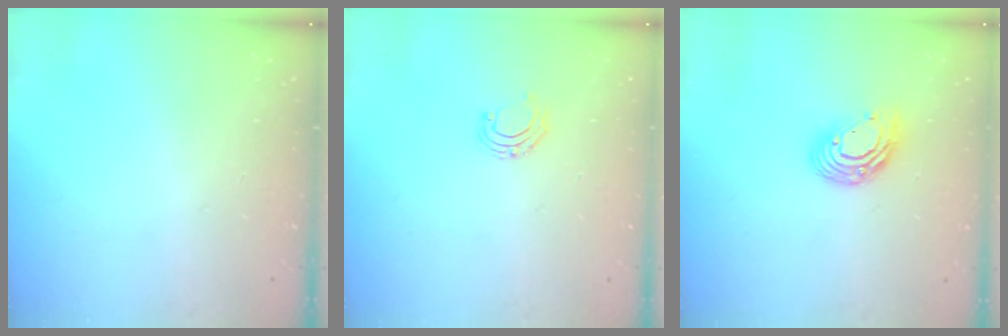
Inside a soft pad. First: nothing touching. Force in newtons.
{"total": 4.1, "press": 4.1, "slide": 0.4}
{"total": 10.3, "press": 10.3, "slide": 1.1}